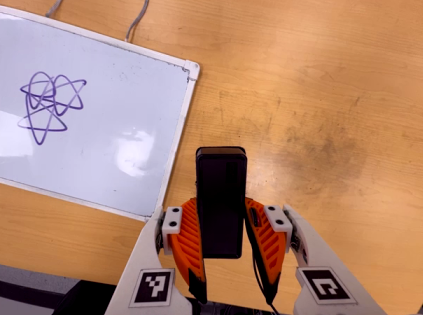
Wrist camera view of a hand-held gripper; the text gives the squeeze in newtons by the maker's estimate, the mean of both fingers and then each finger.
{"total": 4.6, "left": 3.3, "right": 6.0}